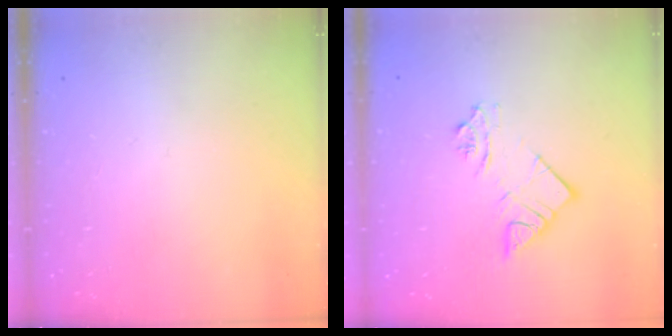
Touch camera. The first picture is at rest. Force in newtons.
{"total": 9.8, "press": 9.7, "slide": 0.9}